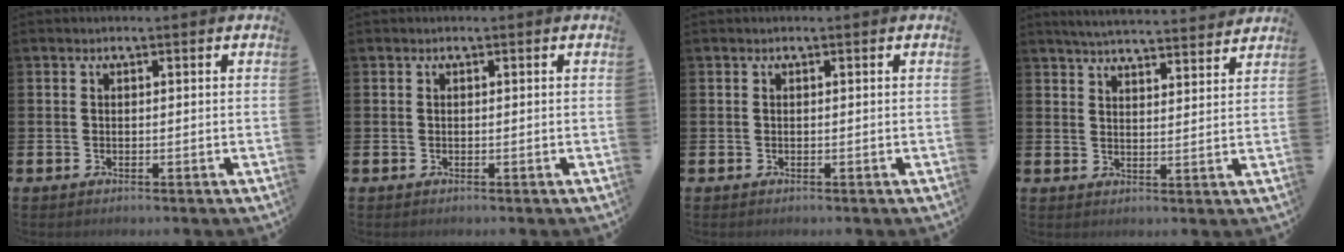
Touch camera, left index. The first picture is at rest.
{"total": 0.0}
{"total": 0.0}
{"total": 5.1, "force": [5.1, 0.2, 0.7], "torque": [-0.024, -0.032, 0.089]}